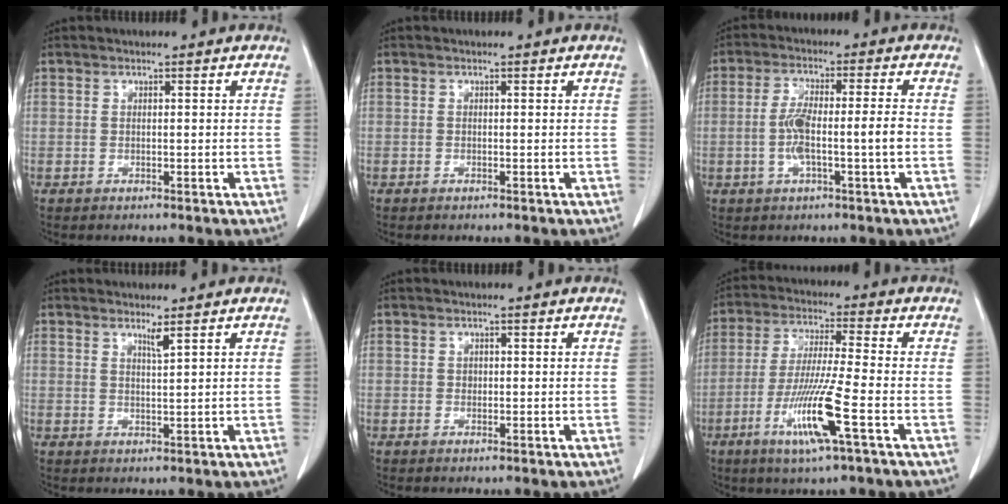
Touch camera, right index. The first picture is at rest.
{"total": 0.0}
{"total": 7.0, "force": [-1.4, 0.5, 6.9], "torque": [-0.138, 0.012, -0.024]}
{"total": 1.6, "force": [1.2, -0.5, 1.0], "torque": [-0.022, -0.012, 0.023]}
{"total": 0.5, "force": [0.0, 0.5, 0.2], "torque": [0.002, 0.002, 0.000]}
{"total": 11.2, "force": [-4.4, -0.5, 10.2], "torque": [-0.203, -0.022, -0.087]}